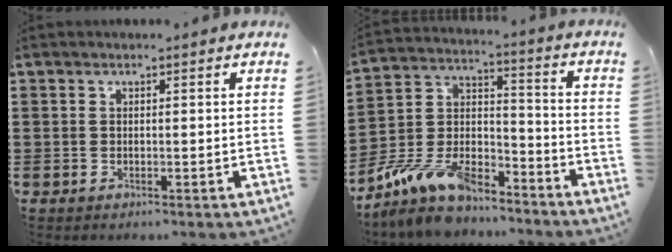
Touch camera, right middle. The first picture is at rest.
{"total": 11.9, "force": [-9.8, 4.0, 5.5], "torque": [-0.124, 0.023, -0.194]}